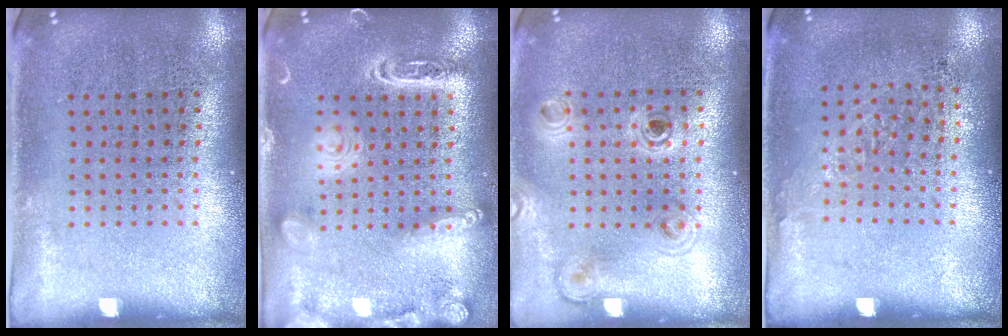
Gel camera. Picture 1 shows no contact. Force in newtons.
{"total": 2.1, "press": 2.1, "slide": 0.1}
{"total": 1.1, "press": 1.1, "slide": 0.3}
{"total": 1.0, "press": 0.7, "slide": 0.6}